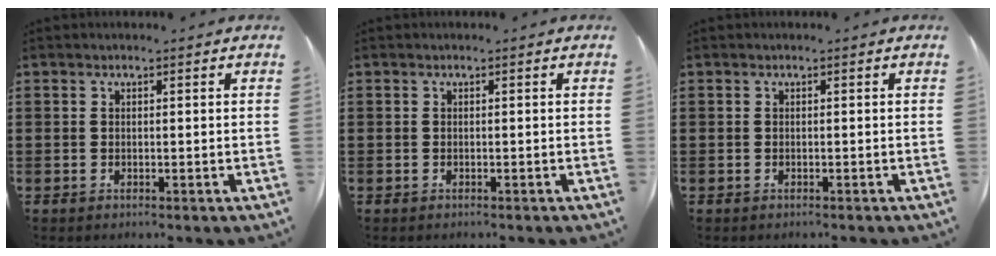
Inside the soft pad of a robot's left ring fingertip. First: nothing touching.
{"total": 0.0}
{"total": 0.0}